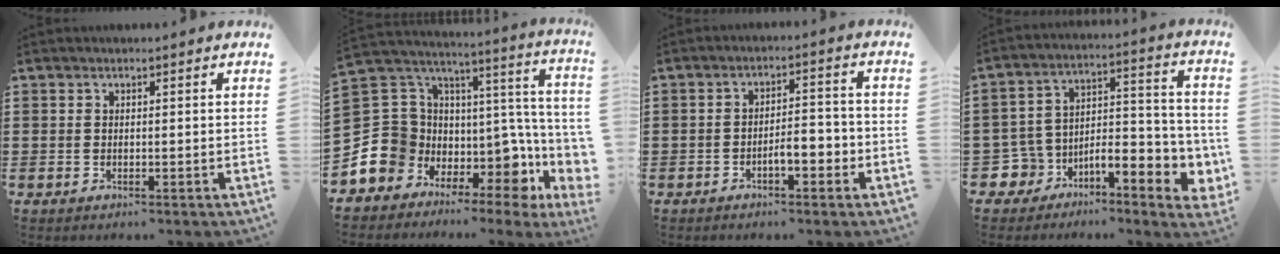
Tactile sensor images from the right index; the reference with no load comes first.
{"total": 8.0, "force": [-4.4, 5.8, 3.2], "torque": [-0.078, -0.056, -0.089]}
{"total": 4.3, "force": [-2.1, 1.3, 3.5], "torque": [-0.062, 0.005, -0.039]}
{"total": 6.6, "force": [-3.8, 4.6, 3.0], "torque": [-0.065, -0.007, -0.068]}